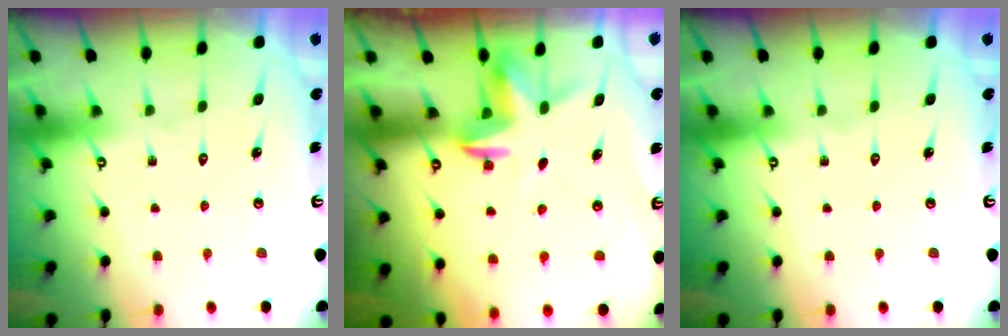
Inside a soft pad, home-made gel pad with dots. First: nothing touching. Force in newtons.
{"total": 3.4, "press": 3.4, "slide": 0.2}
{"total": 0.0}